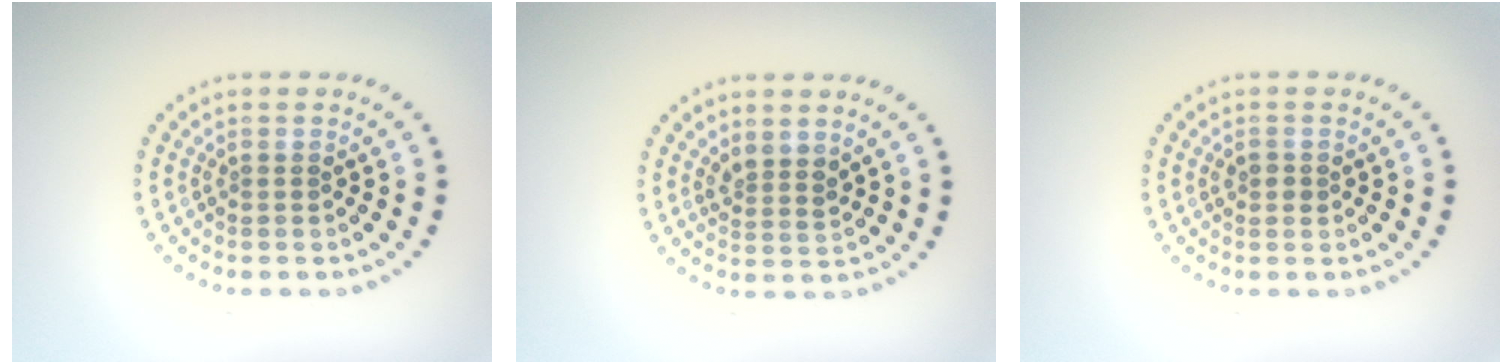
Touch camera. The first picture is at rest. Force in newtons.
{"total": 1.9, "press": 1.6, "slide": 1.1}
{"total": 0.9, "press": 0.9, "slide": 0.1}